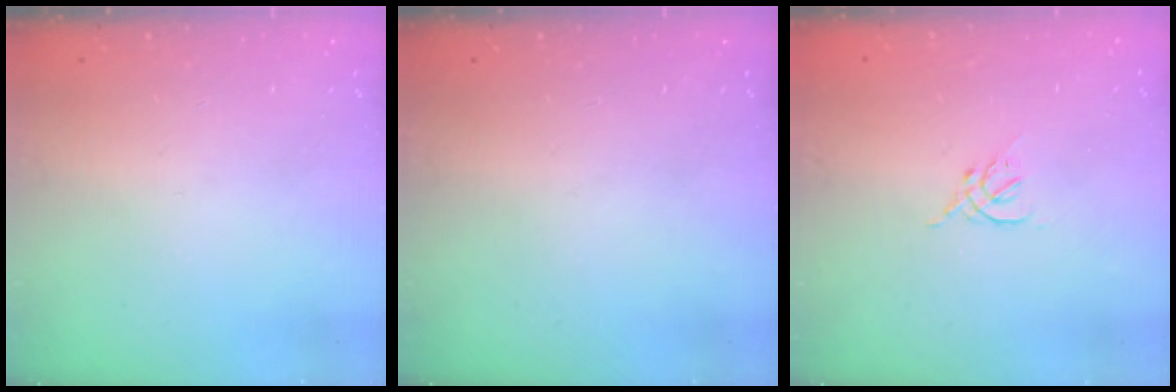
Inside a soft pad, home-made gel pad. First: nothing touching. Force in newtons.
{"total": 0.0}
{"total": 1.6, "press": 1.5, "slide": 0.6}